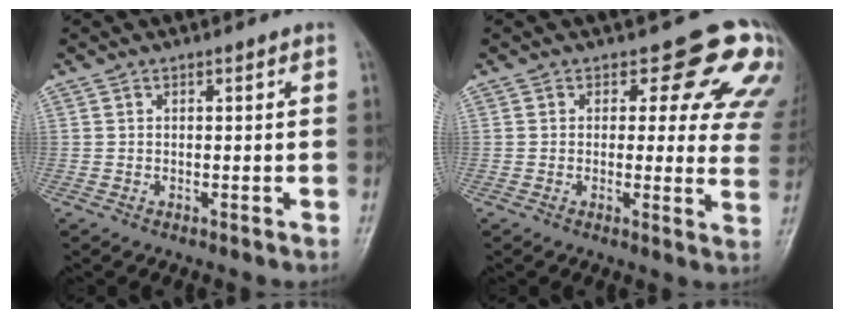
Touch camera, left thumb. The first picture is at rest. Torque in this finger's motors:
{"motor_torque": [2.52, 2.49, 1.30, -1.47, 0.03]}